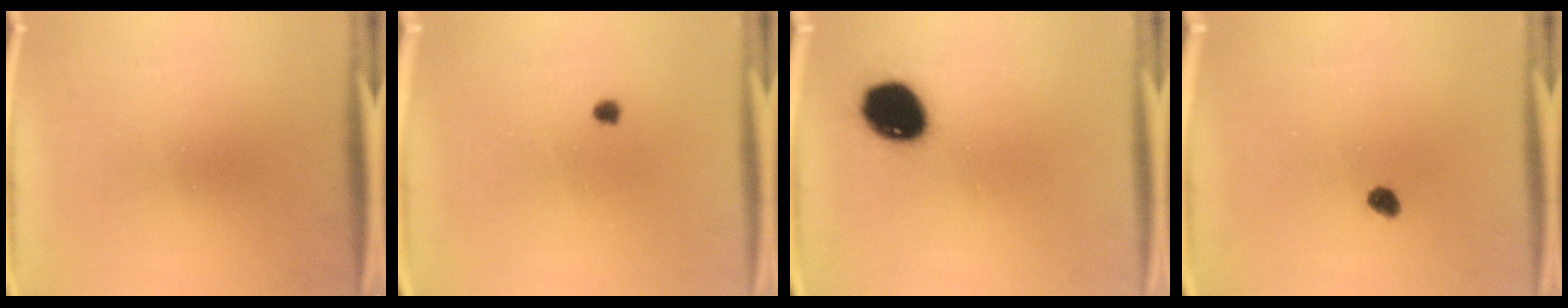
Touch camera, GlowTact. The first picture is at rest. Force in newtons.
{"total": 0.9}
{"total": 12.9}
{"total": 2.0}